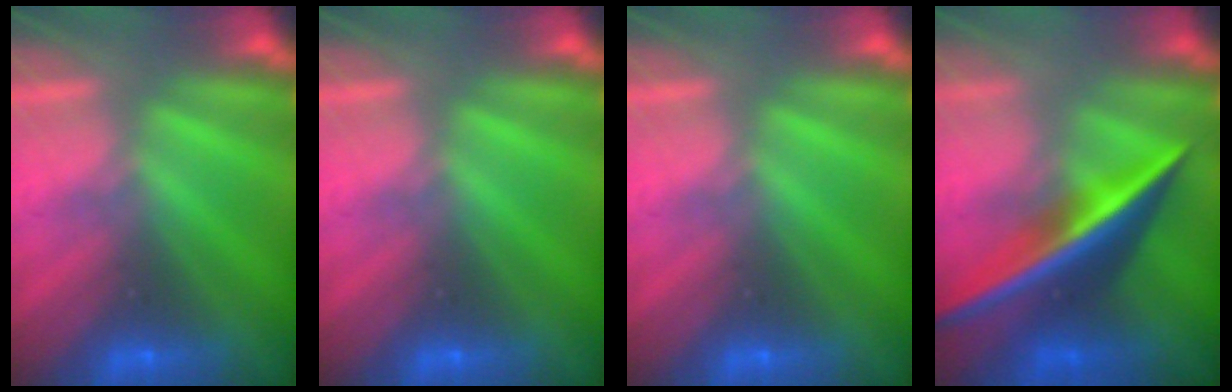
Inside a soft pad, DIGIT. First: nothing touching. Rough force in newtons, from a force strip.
{"total": 0.0}
{"total": 0.0}
{"total": 2.6}